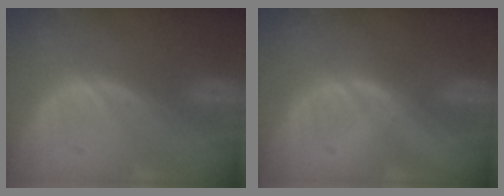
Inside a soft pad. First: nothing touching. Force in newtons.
{"total": 0.6, "press": 0.6, "slide": 0.1}